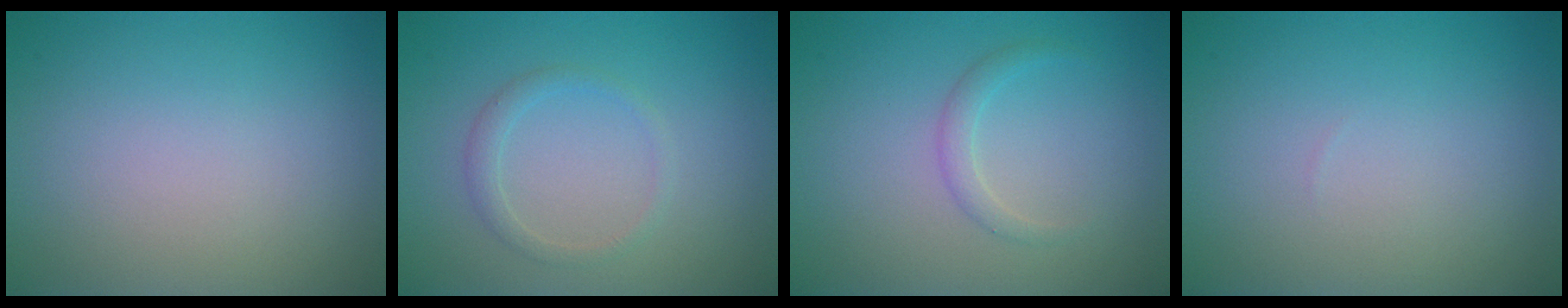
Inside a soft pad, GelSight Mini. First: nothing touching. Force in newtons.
{"total": 1.3, "press": 1.3, "slide": 0.2}
{"total": 1.2, "press": 1.2, "slide": 0.0}
{"total": 0.0}